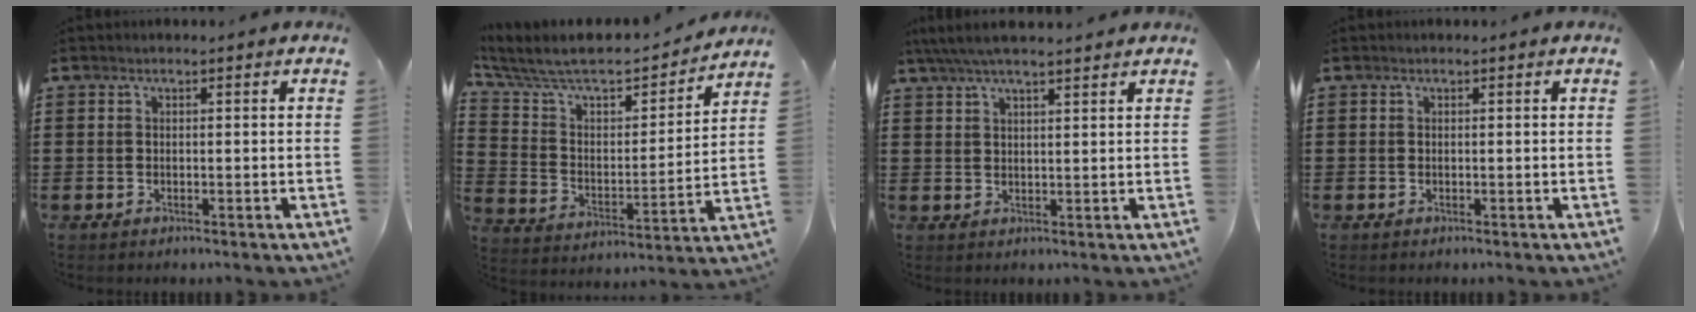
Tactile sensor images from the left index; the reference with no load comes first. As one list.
[{"total": 7.9, "force": [6.9, 2.5, 3.1], "torque": [-0.094, -0.050, 0.115]}, {"total": 4.6, "force": [3.8, 0.6, 2.6], "torque": [-0.060, -0.001, 0.069]}, {"total": 0.0}]